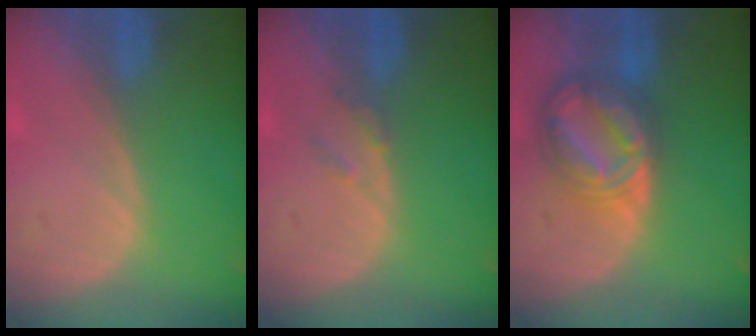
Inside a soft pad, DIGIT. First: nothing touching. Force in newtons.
{"total": 1.6, "press": 1.6, "slide": 0.2}
{"total": 8.8, "press": 8.8, "slide": 0.6}